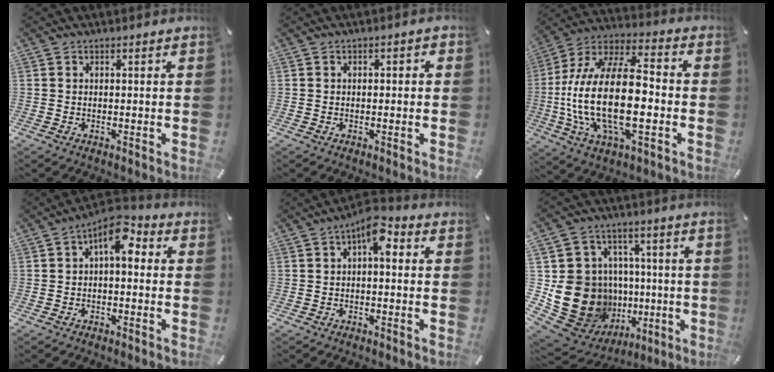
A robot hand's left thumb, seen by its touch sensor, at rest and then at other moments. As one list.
[{"total": 1.2, "force": [-0.5, 0.8, 0.8], "torque": [-0.014, 0.005, -0.010]}, {"total": 23.6, "force": [-3.6, 11.1, 20.5], "torque": [-0.421, -0.006, -0.063]}, {"total": 7.5, "force": [1.9, 4.0, 6.0], "torque": [-0.094, -0.007, 0.029]}, {"total": 6.3, "force": [1.0, 3.1, 5.4], "torque": [-0.089, 0.005, 0.013]}, {"total": 21.7, "force": [-2.8, 19.0, 10.0], "torque": [-0.170, -0.004, 0.008]}]